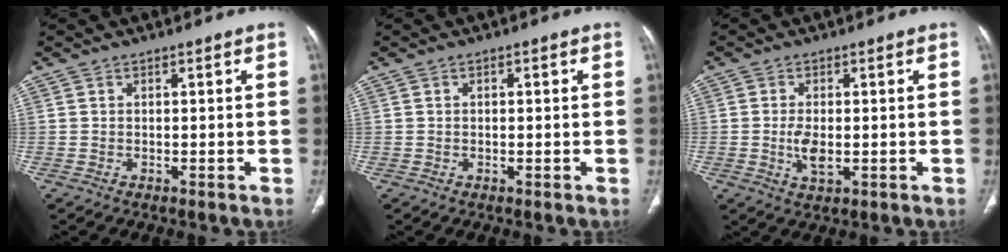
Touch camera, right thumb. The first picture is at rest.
{"total": 0.7, "force": [0.2, 0.3, 0.6], "torque": [-0.014, 0.003, 0.004]}
{"total": 4.1, "force": [-0.4, 2.0, 3.6], "torque": [-0.075, -0.005, -0.005]}